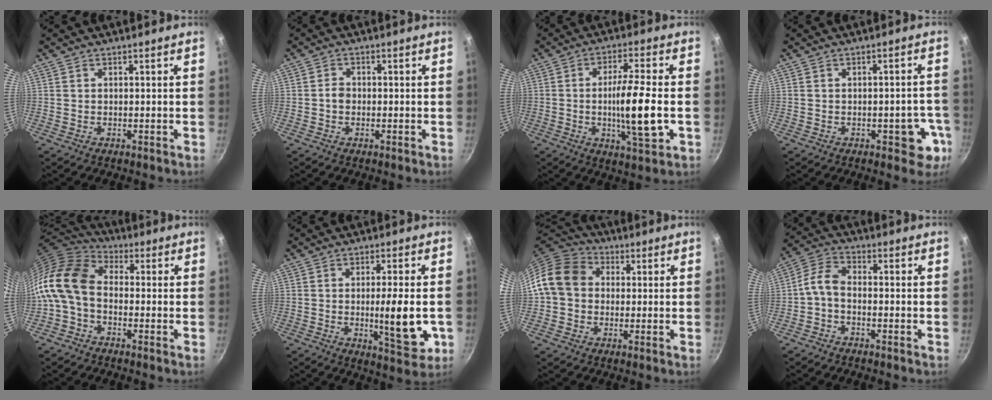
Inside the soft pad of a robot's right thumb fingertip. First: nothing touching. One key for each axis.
{"total": 2.0, "fx": -0.4, "fy": 1.6, "fz": 1.1, "tx": -0.013, "ty": 0.010, "tz": -0.007}
{"total": 11.7, "fx": -1.8, "fy": 2.0, "fz": 11.4, "tx": -0.195, "ty": 0.010, "tz": -0.032}
{"total": 6.6, "fx": -2.5, "fy": 3.4, "fz": 5.1, "tx": -0.019, "ty": 0.019, "tz": -0.029}
{"total": 15.4, "fx": -1.9, "fy": 10.7, "fz": 10.9, "tx": -0.222, "ty": 0.039, "tz": -0.062}
{"total": 10.5, "fx": -1.6, "fy": 2.5, "fz": 10.1, "tx": -0.142, "ty": -0.008, "tz": -0.020}
{"total": 11.0, "fx": 1.0, "fy": 9.2, "fz": 5.9, "tx": -0.075, "ty": 0.023, "tz": -0.001}
{"total": 4.9, "fx": -1.6, "fy": 2.8, "fz": 3.7, "tx": -0.084, "ty": 0.030, "tz": -0.045}